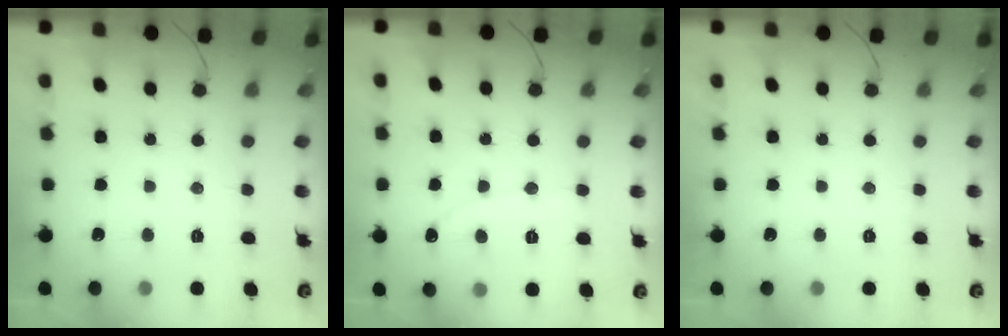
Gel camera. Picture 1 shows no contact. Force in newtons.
{"total": 1.9, "press": 1.9, "slide": 0.1}
{"total": 0.0}